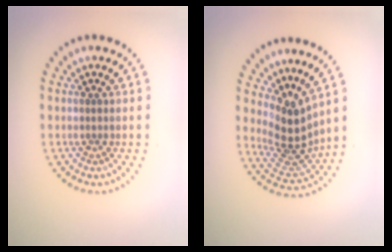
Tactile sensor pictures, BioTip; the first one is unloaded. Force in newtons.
{"total": 4.1, "press": 3.0, "slide": 2.9}